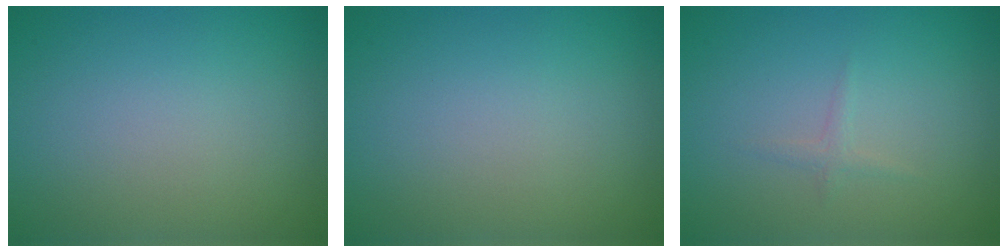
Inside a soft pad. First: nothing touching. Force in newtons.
{"total": 0.0}
{"total": 0.8, "press": 0.8, "slide": 0.0}